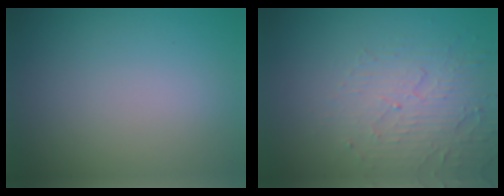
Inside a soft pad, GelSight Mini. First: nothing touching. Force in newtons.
{"total": 5.0, "press": 3.3, "slide": 3.8}